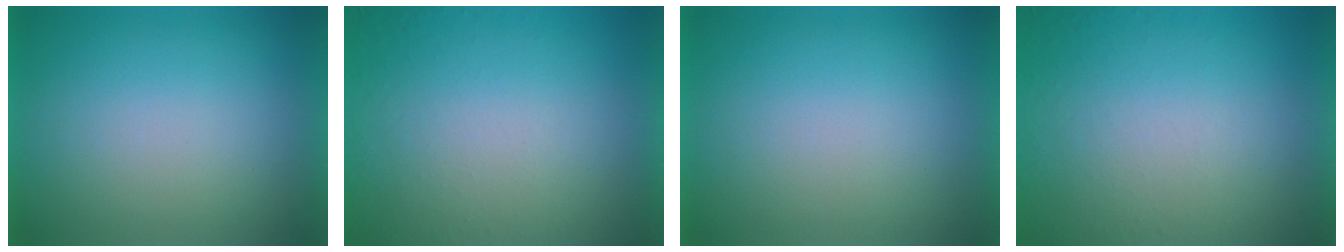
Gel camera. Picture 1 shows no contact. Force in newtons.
{"total": 4.7}
{"total": 0.0}
{"total": 4.7}